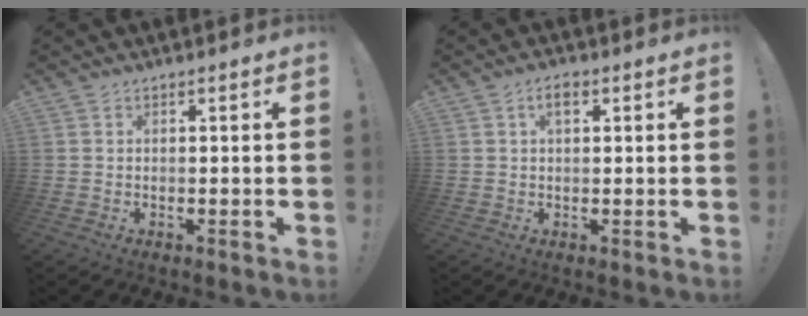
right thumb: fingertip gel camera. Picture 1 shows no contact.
{"total": 3.2, "force": [1.2, 1.6, 2.5], "torque": [-0.039, 0.002, 0.017]}